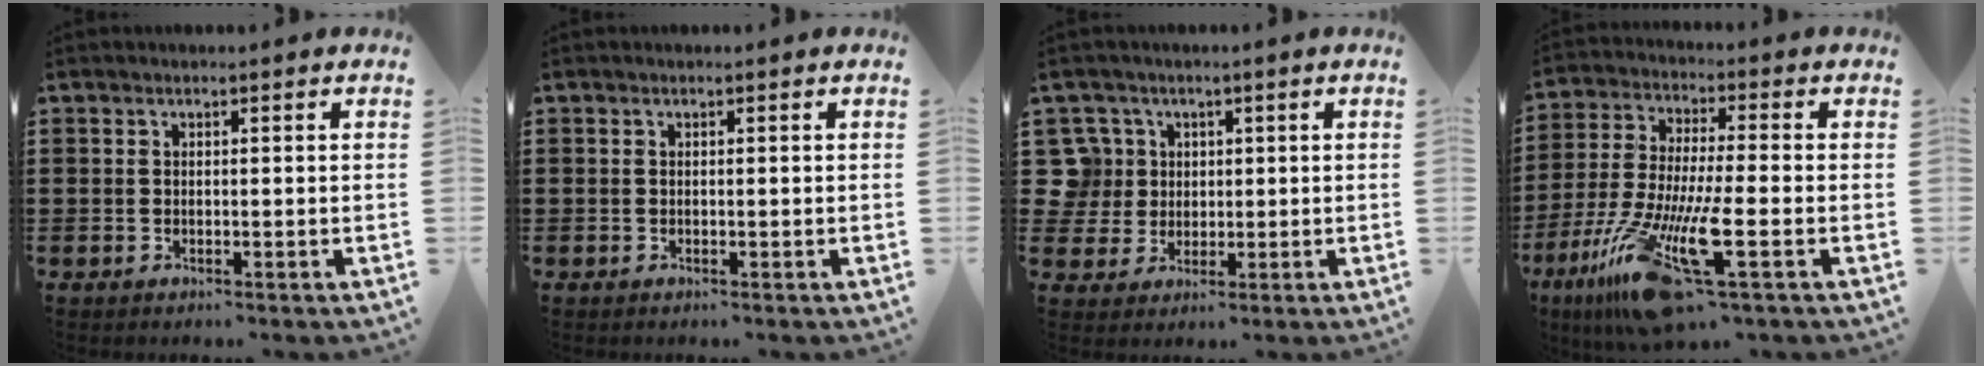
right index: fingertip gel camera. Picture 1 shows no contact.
{"total": 0.0}
{"total": 6.4, "force": [1.3, 6.1, 1.3], "torque": [-0.070, 0.014, 0.021]}
{"total": 15.4, "force": [-7.9, 2.7, 12.9], "torque": [-0.278, -0.005, -0.142]}